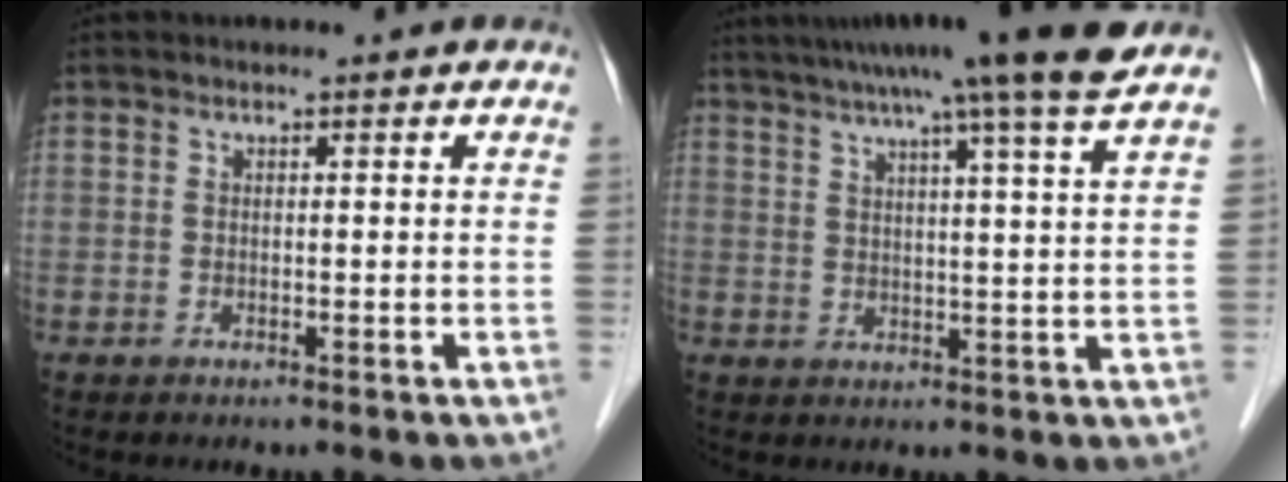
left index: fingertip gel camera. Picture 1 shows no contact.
{"total": 15.3, "force": [12.1, -1.9, 9.2], "torque": [-0.150, 0.004, 0.156]}